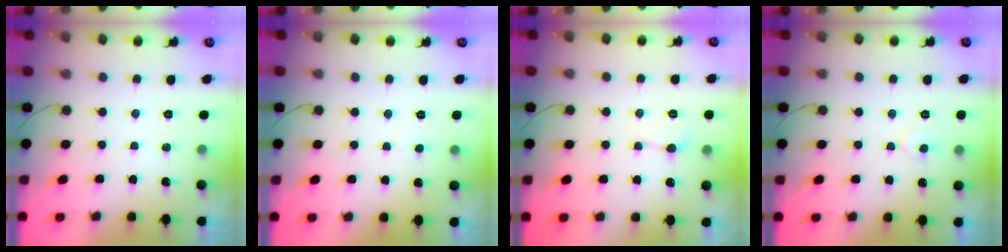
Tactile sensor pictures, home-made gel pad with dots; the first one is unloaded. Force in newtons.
{"total": 0.7, "press": 0.7, "slide": 0.1}
{"total": 3.6, "press": 3.6, "slide": 0.6}
{"total": 4.5, "press": 4.4, "slide": 0.3}